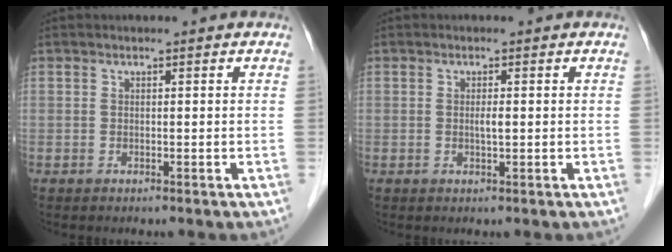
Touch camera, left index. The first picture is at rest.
{"total": 1.2, "force": [0.0, 0.1, 1.2], "torque": [-0.023, -0.001, 0.001]}